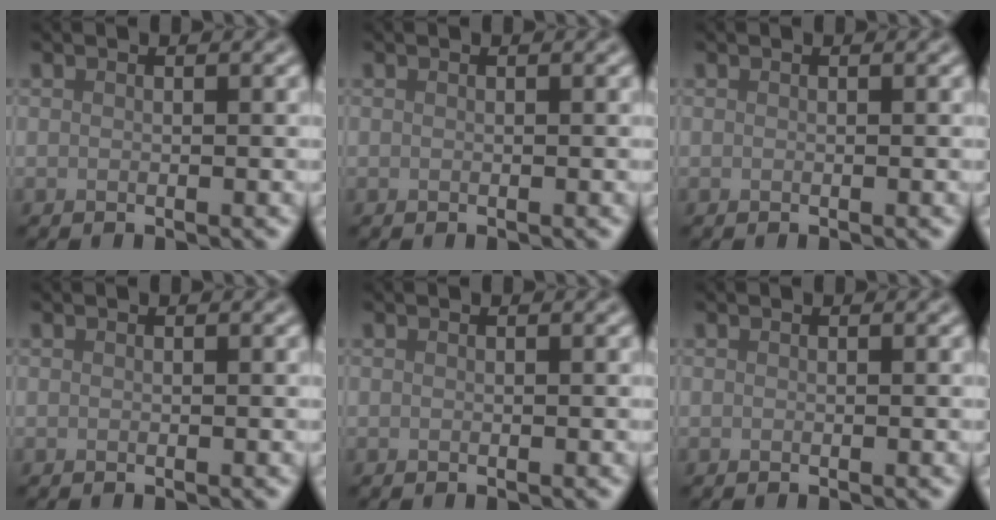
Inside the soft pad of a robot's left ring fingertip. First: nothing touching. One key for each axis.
{"total": 0.0}
{"total": 0.0}
{"total": 0.0}
{"total": 0.0}
{"total": 0.0}